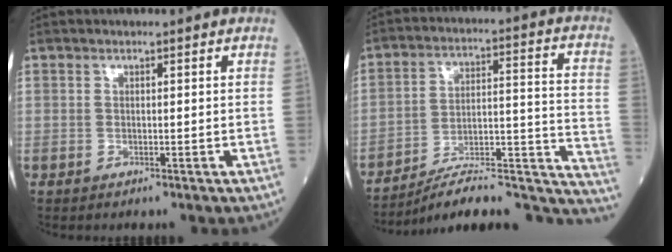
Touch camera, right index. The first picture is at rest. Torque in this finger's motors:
{"motor_torque": [-0.67, -0.77, 0.05, -0.01]}